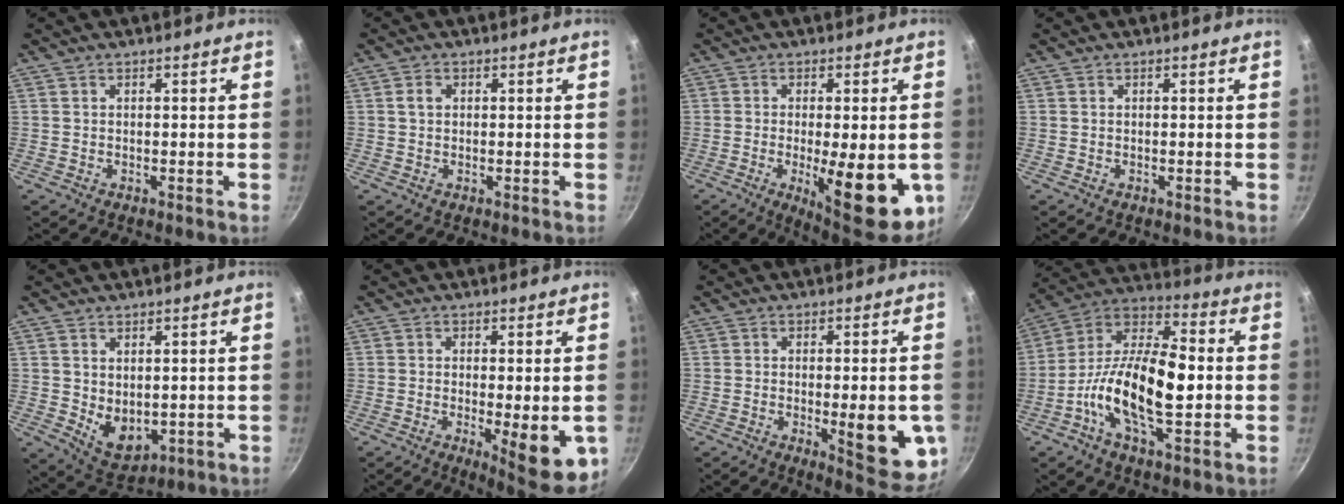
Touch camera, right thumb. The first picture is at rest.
{"total": 1.8, "force": [0.4, 1.3, 1.1], "torque": [-0.016, 0.005, 0.006]}
{"total": 16.2, "force": [-3.8, 5.3, 14.9], "torque": [-0.177, -0.004, -0.039]}
{"total": 0.0}
{"total": 6.6, "force": [0.9, 4.6, 4.7], "torque": [-0.061, -0.023, 0.034]}
{"total": 11.0, "force": [-2.5, 3.2, 10.3], "torque": [-0.124, -0.010, -0.023]}
{"total": 12.9, "force": [-2.5, 4.0, 12.0], "torque": [-0.123, -0.006, -0.025]}
{"total": 18.2, "force": [-2.3, 8.0, 16.2], "torque": [-0.287, 0.031, -0.065]}